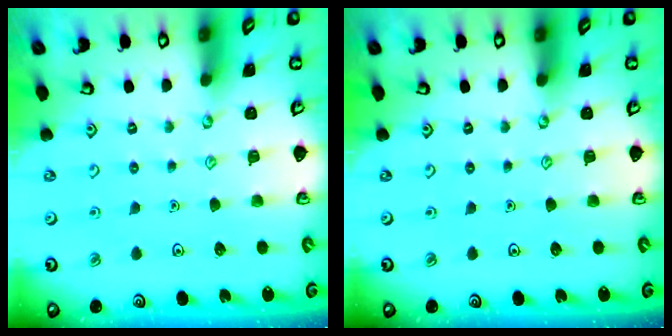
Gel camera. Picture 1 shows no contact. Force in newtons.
{"total": 0.0}